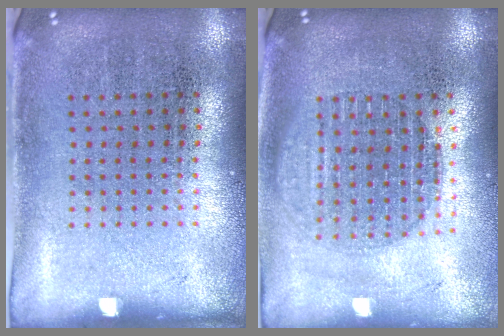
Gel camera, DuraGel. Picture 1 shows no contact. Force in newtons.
{"total": 1.7, "press": 1.5, "slide": 0.9}